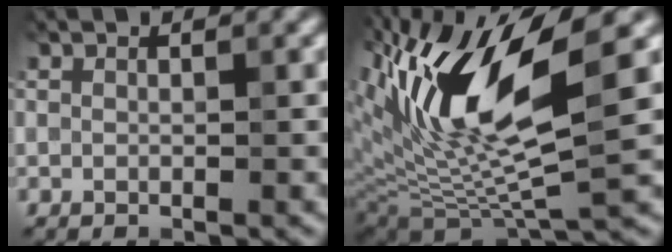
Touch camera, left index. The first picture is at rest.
{"total": 13.8, "force": [4.6, 4.2, 12.3], "torque": [-0.240, 0.000, 0.084]}